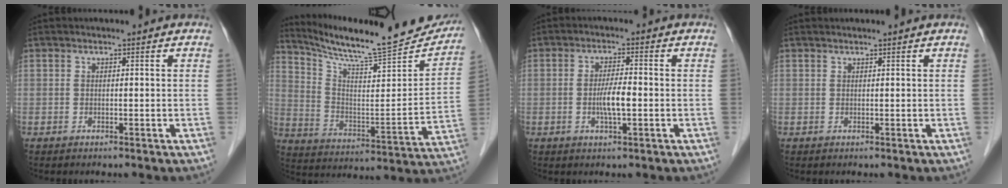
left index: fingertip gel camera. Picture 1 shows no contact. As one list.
[{"total": 22.7, "force": [21.1, 2.1, 8.1], "torque": [-0.133, -0.061, 0.305]}, {"total": 4.0, "force": [-0.9, 0.6, 3.9], "torque": [-0.076, -0.005, -0.017]}, {"total": 1.1, "force": [1.0, -0.2, 0.4], "torque": [-0.006, 0.010, 0.018]}]